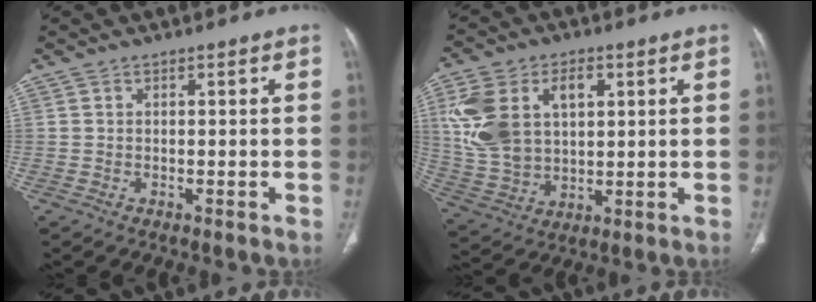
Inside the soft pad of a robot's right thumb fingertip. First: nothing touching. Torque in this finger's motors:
{"motor_torque": [1.75, 2.36, 1.49, 0.99, 0.21]}